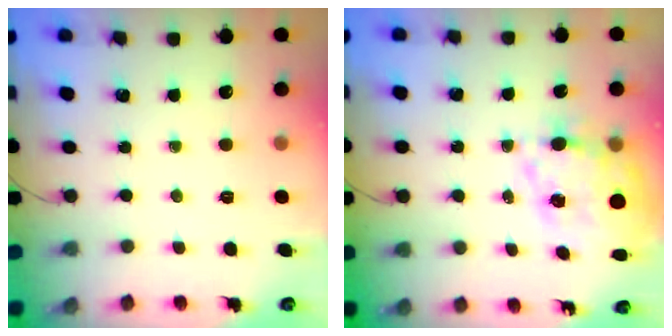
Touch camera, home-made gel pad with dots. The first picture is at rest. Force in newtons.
{"total": 16.3, "press": 15.7, "slide": 4.3}